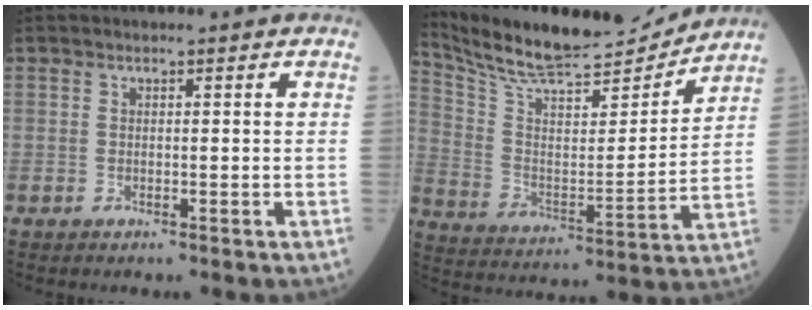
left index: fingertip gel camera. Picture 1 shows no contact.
{"total": 19.0, "force": [17.8, 1.9, 6.3], "torque": [-0.128, -0.011, 0.293]}